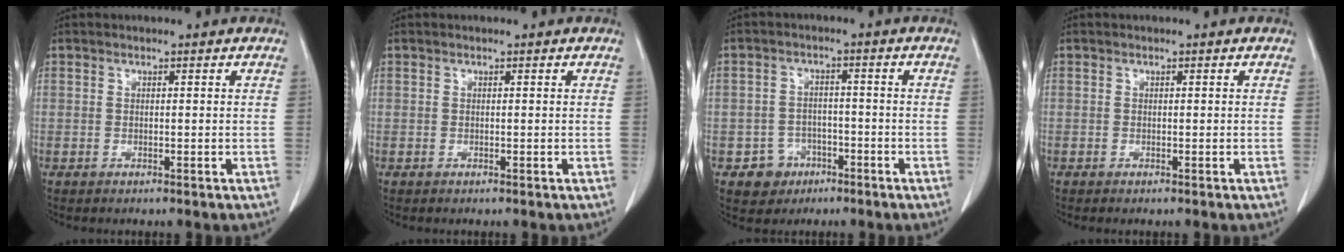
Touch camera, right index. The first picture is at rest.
{"total": 0.0}
{"total": 5.0, "force": [-2.5, 4.3, 0.4], "torque": [-0.001, 0.015, -0.035]}
{"total": 0.0}